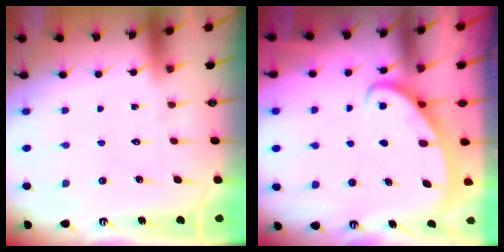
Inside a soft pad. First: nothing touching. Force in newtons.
{"total": 2.5, "press": 2.5, "slide": 0.4}